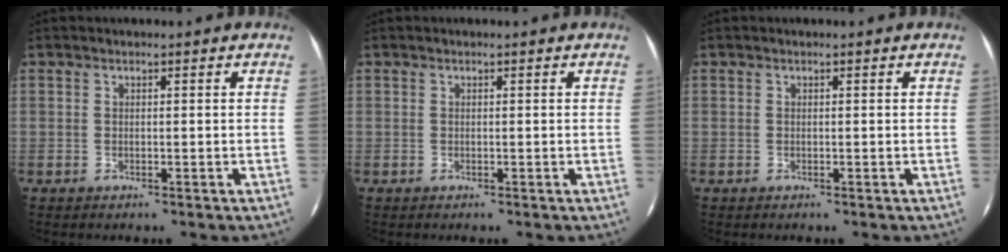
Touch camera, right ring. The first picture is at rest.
{"total": 0.0}
{"total": 0.0}